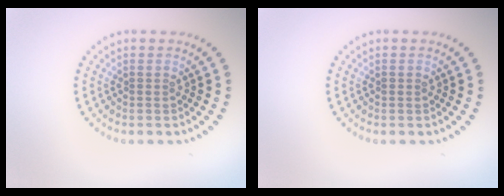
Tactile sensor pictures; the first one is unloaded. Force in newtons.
{"total": 0.6, "press": 0.6, "slide": 0.0}